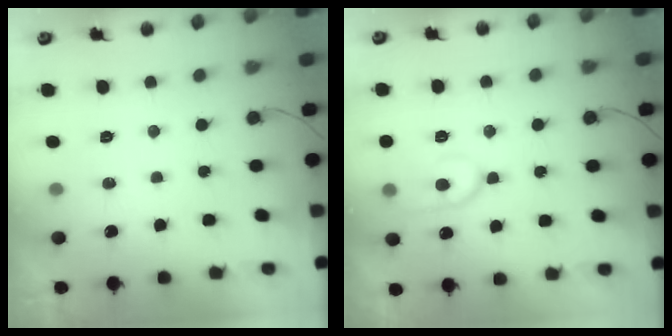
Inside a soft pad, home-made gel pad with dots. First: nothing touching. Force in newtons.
{"total": 11.5, "press": 11.4, "slide": 0.9}